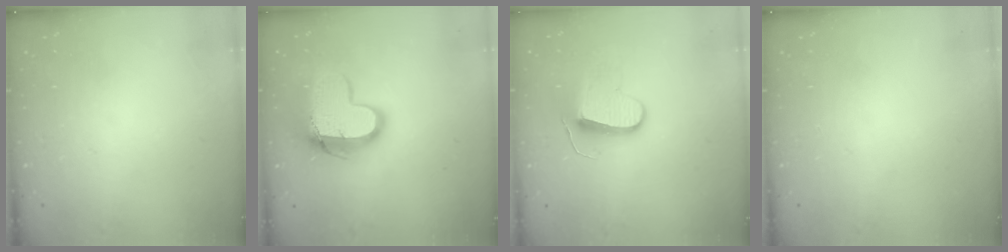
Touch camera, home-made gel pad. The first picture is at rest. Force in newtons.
{"total": 13.7, "press": 13.6, "slide": 1.3}
{"total": 9.2, "press": 9.2, "slide": 0.5}
{"total": 0.0}